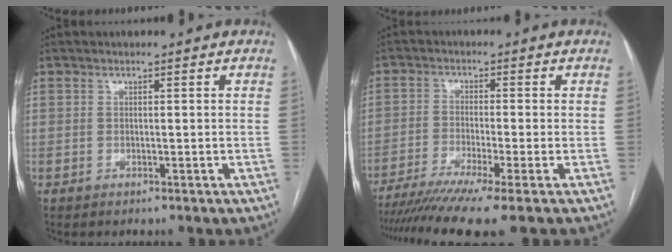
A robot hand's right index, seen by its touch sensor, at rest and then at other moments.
{"total": 10.9, "force": [-8.5, -1.5, 6.6], "torque": [-0.094, -0.026, -0.132]}